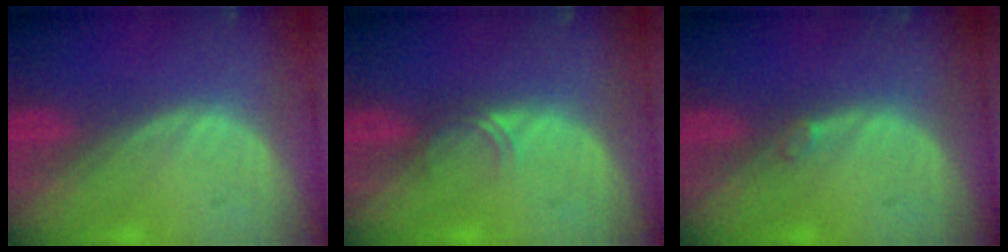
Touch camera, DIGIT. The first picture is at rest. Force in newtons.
{"total": 1.7, "press": 1.4, "slide": 1.0}
{"total": 0.7, "press": 0.7, "slide": 0.2}